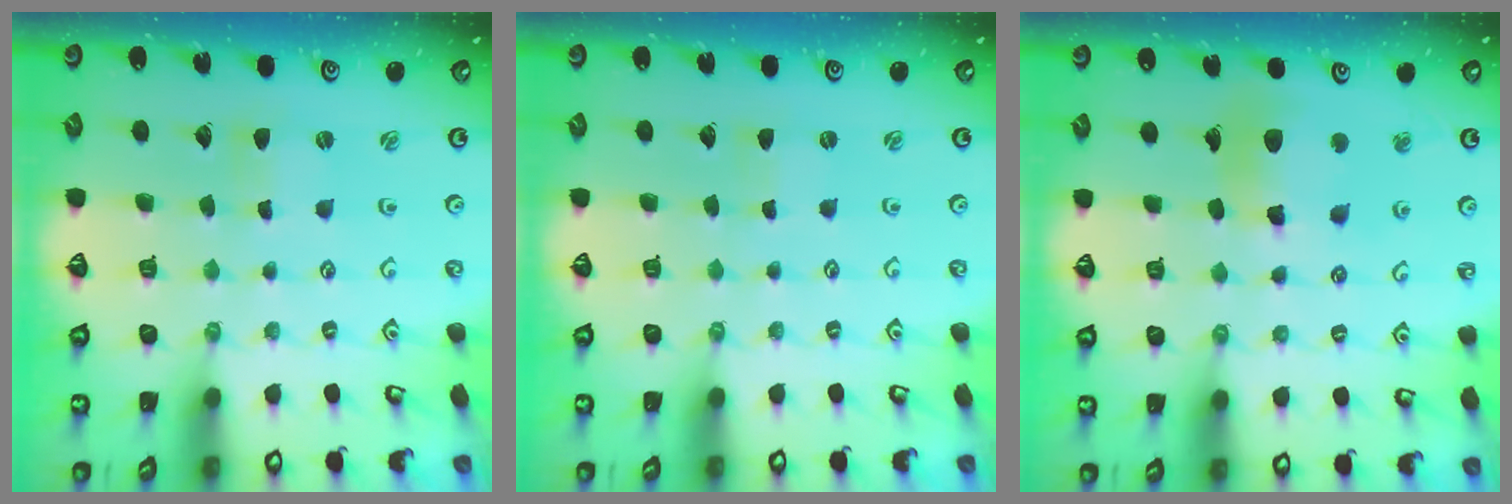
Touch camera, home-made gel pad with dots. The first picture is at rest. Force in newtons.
{"total": 0.0}
{"total": 11.8, "press": 11.7, "slide": 1.6}